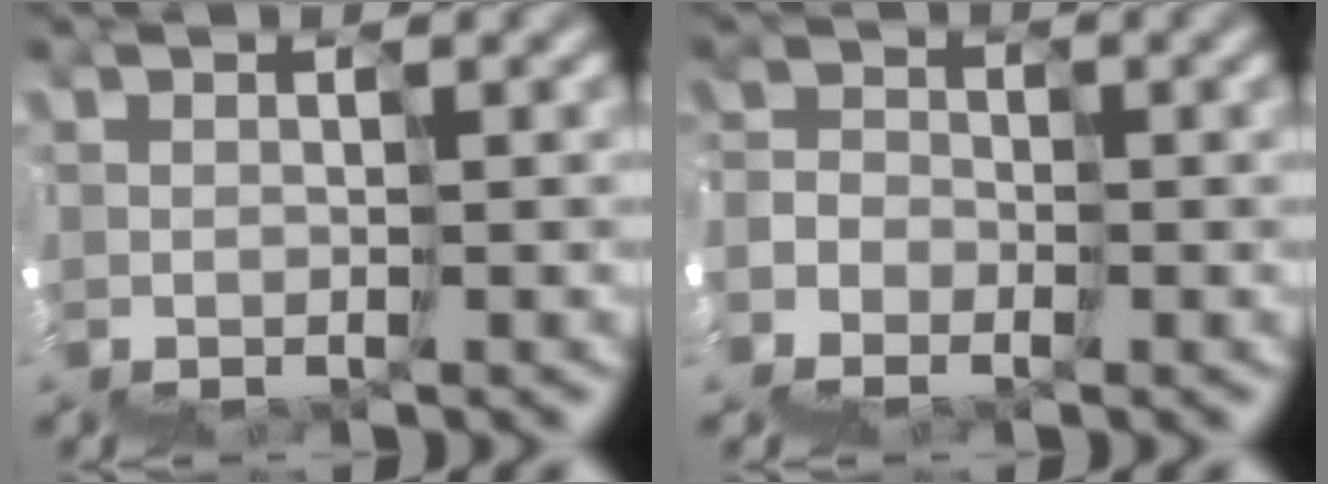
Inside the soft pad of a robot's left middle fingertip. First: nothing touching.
{"total": 6.3, "force": [-5.4, 2.9, -1.6], "torque": [0.034, -0.012, -0.083]}